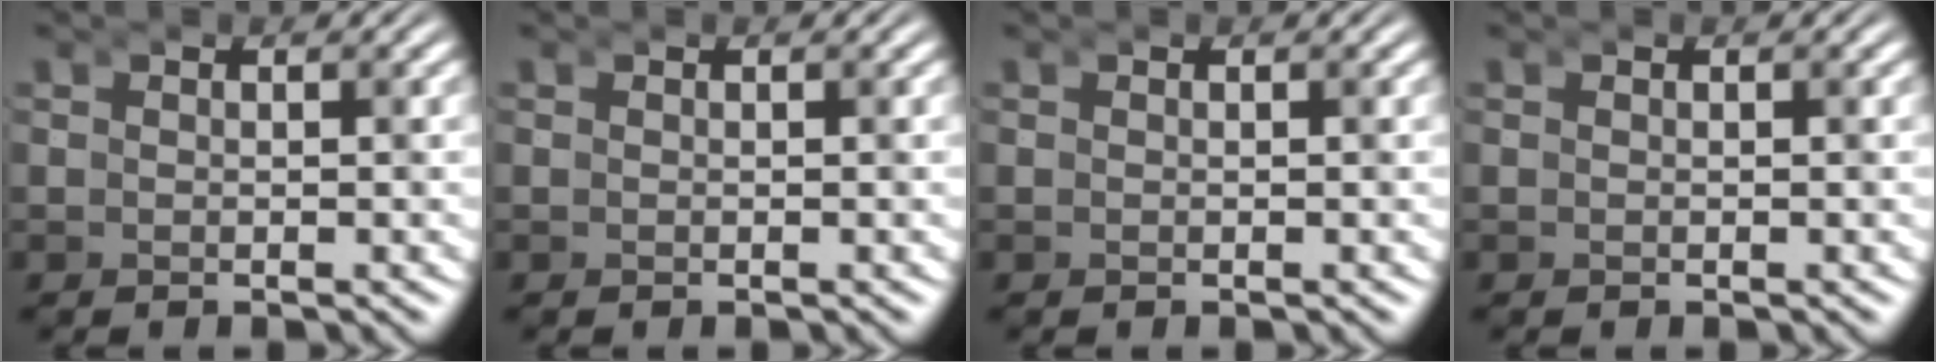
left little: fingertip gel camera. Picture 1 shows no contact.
{"total": 0.0}
{"total": 0.0}
{"total": 0.0}